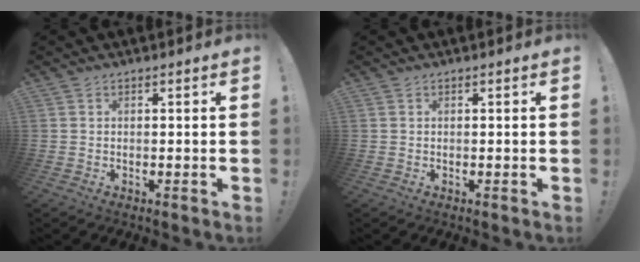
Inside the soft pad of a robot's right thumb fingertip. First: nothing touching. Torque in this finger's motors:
{"motor_torque": [0.00, 0.00, 0.00, 0.00, 0.03]}